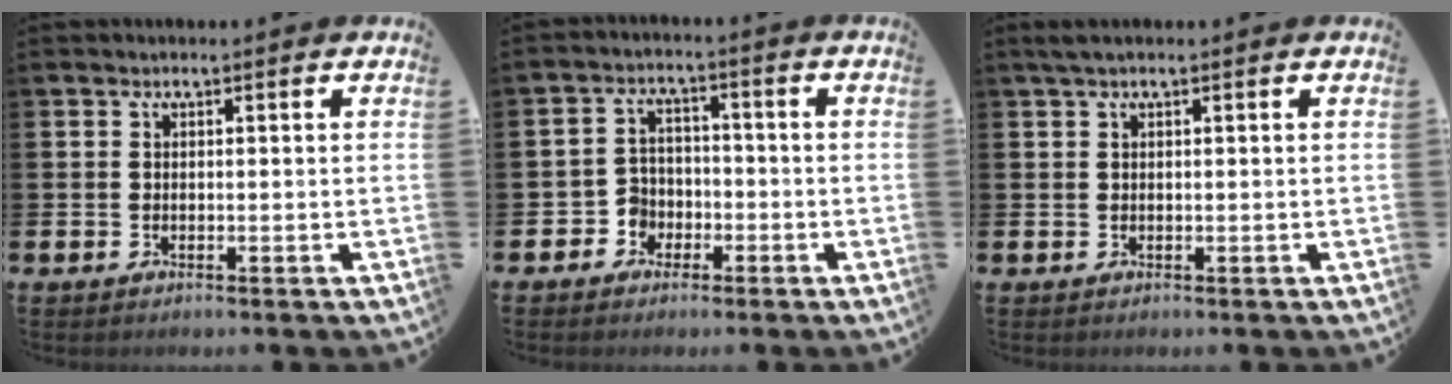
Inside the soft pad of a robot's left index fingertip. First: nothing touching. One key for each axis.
{"total": 3.8, "fx": -1.9, "fy": 3.2, "fz": 0.4, "tx": -0.026, "ty": 0.005, "tz": -0.042}
{"total": 1.0, "fx": 0.5, "fy": 0.1, "fz": 0.9, "tx": -0.022, "ty": 0.005, "tz": 0.010}